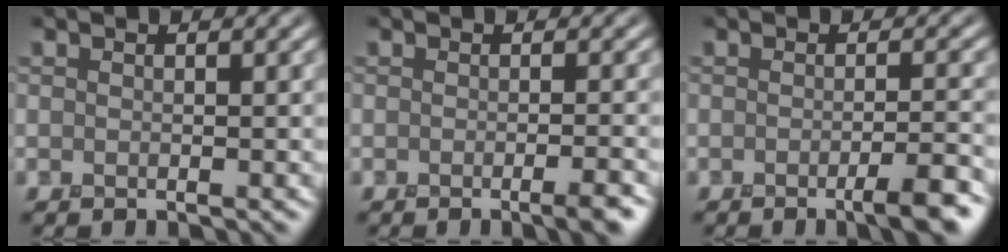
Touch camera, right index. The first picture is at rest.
{"total": 2.5, "force": [-1.2, 0.6, 2.1], "torque": [-0.021, -0.002, -0.022]}
{"total": 3.8, "force": [-1.7, 0.7, 3.2], "torque": [-0.043, -0.003, -0.033]}